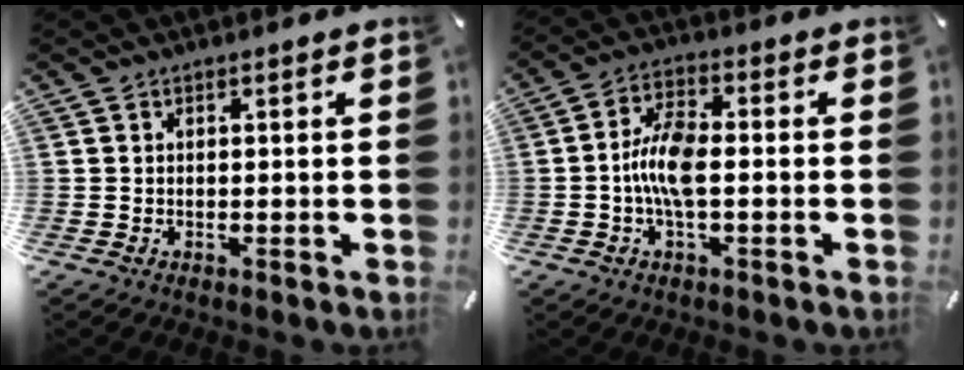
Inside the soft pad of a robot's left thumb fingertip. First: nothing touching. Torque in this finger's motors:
{"motor_torque": [0.97, 1.90, 0.82, 0.08, 0.08]}